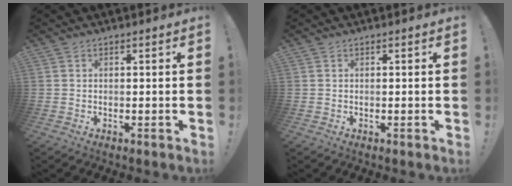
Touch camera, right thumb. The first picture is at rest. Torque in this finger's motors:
{"motor_torque": [-0.01, -0.22, 0.04, -0.39, 0.00]}